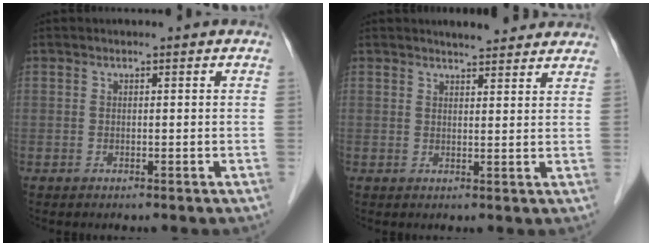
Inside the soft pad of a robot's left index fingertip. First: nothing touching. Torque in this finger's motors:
{"motor_torque": [0.03, -0.14, 0.29, 0.05]}